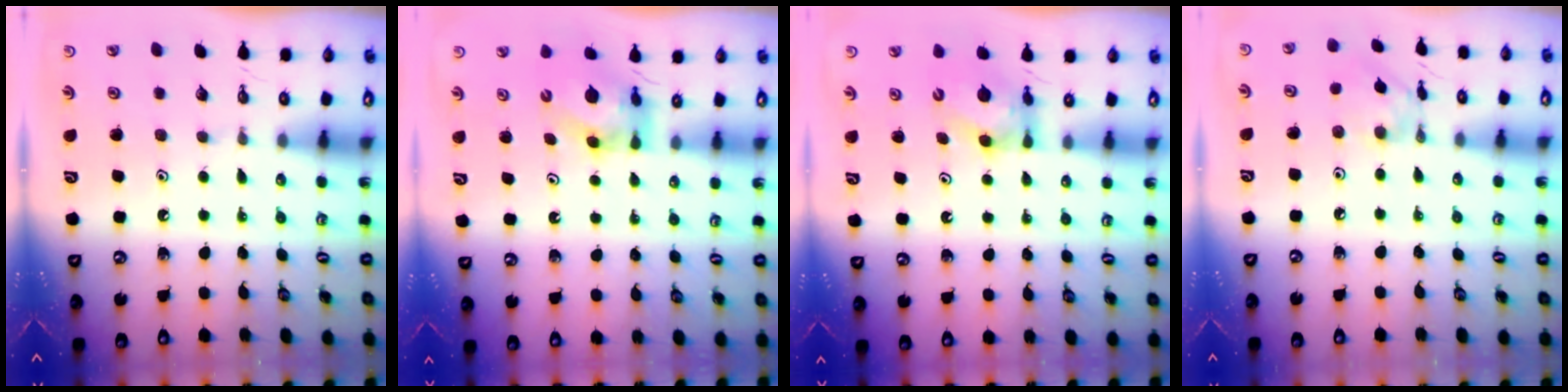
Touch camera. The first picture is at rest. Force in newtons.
{"total": 7.4, "press": 7.4, "slide": 0.6}
{"total": 6.1, "press": 6.1, "slide": 0.3}
{"total": 4.0, "press": 4.0, "slide": 0.5}